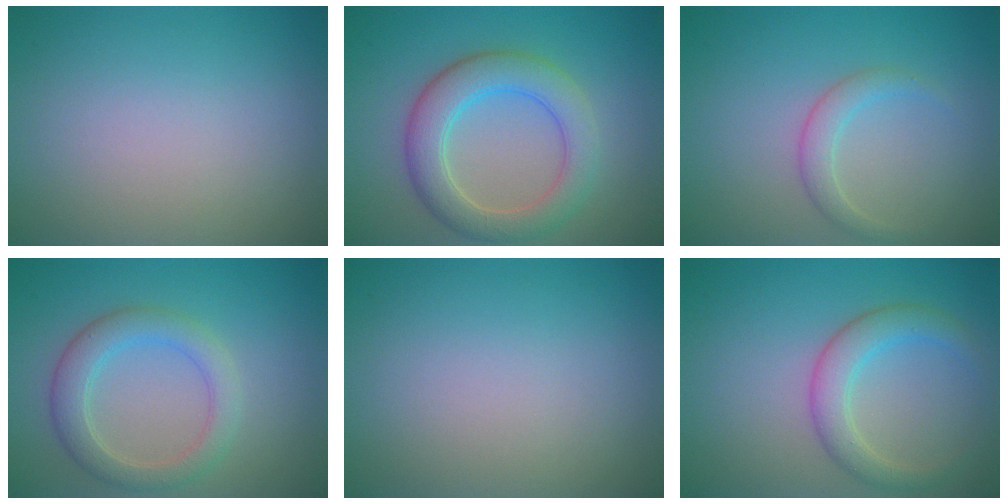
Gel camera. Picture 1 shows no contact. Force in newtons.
{"total": 5.4, "press": 5.4, "slide": 0.1}
{"total": 1.9, "press": 1.9, "slide": 0.1}
{"total": 3.5, "press": 3.5, "slide": 0.1}
{"total": 0.0}
{"total": 3.3, "press": 3.3, "slide": 0.2}